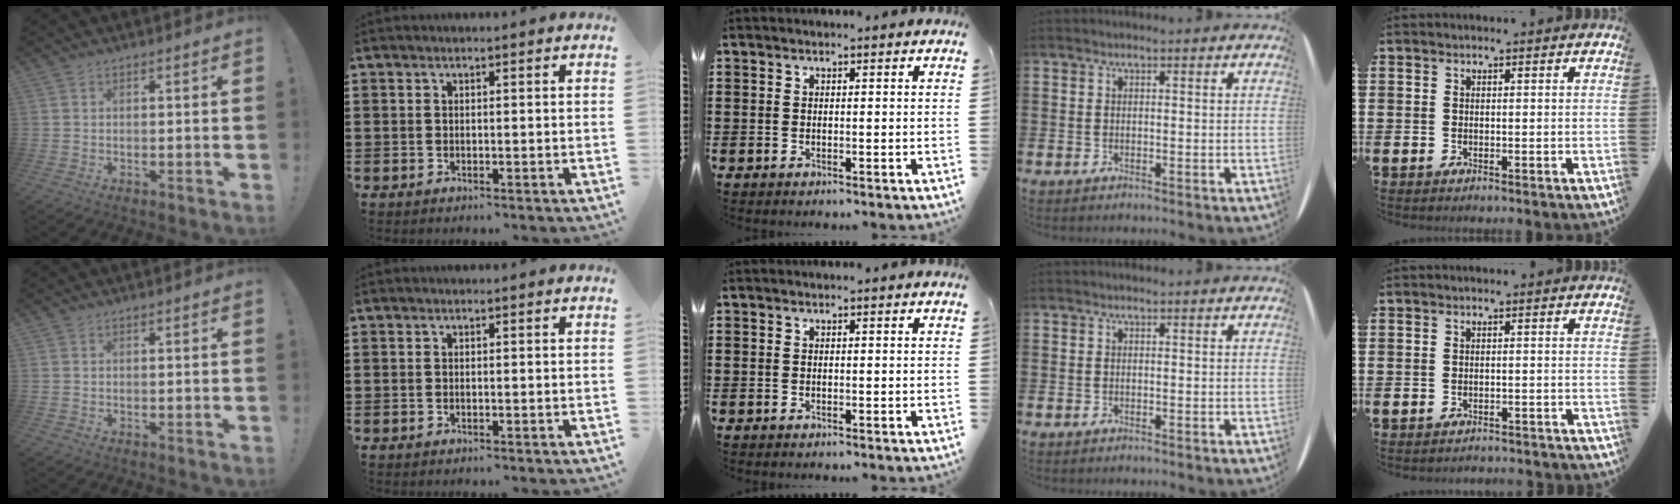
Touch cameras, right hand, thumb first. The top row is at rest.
{"little": {"total": 1.1, "force": [-1.1, 0.0, -0.1], "torque": [-0.002, 0.002, -0.024]}}